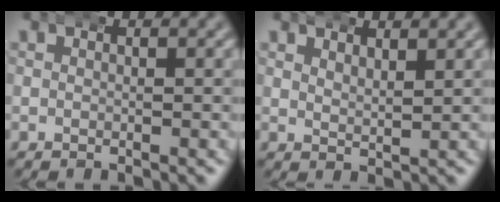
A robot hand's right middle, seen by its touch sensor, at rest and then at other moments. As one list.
[{"total": 1.9, "force": [1.9, -0.1, 0.4], "torque": [-0.010, -0.015, 0.041]}]